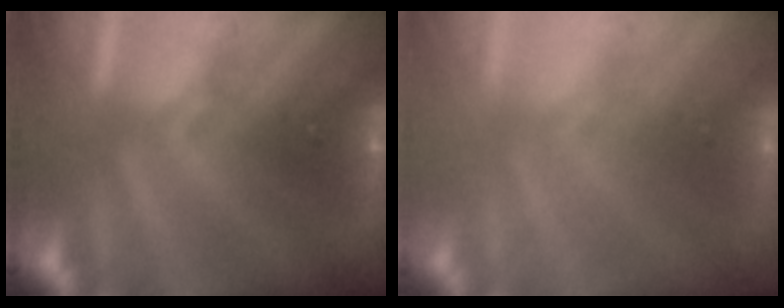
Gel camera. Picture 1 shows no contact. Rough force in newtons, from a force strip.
{"total": 2.8}